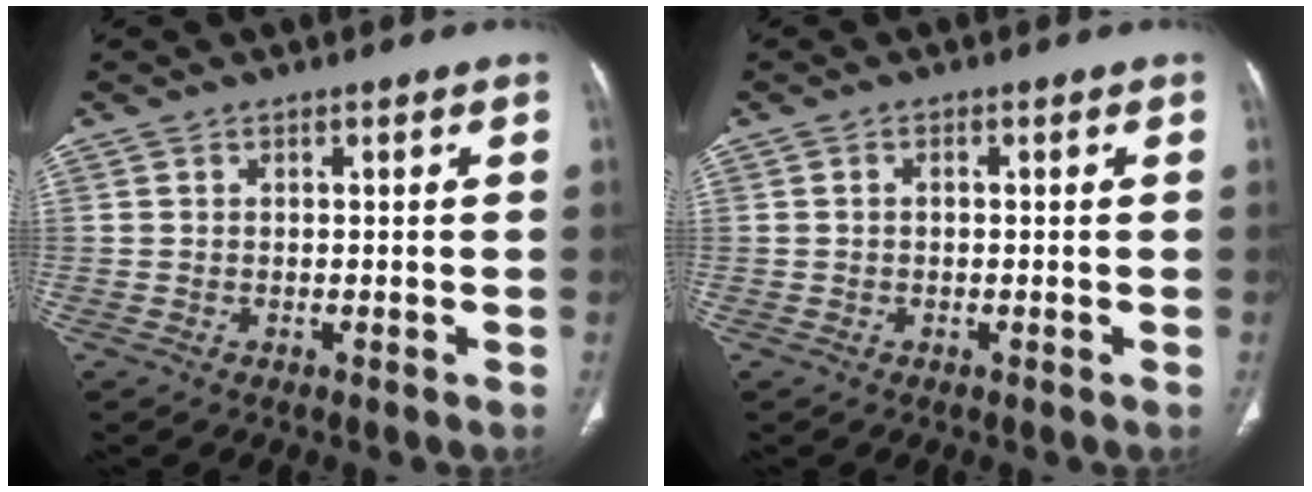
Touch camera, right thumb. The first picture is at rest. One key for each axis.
{"total": 0.8, "fx": 0.0, "fy": 0.5, "fz": 0.6, "tx": -0.012, "ty": 0.002, "tz": -0.001}